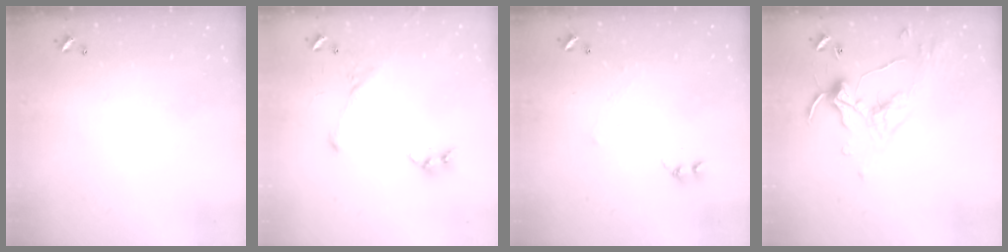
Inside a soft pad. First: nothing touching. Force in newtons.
{"total": 2.8, "press": 2.6, "slide": 1.0}
{"total": 1.7, "press": 1.6, "slide": 0.4}
{"total": 1.1, "press": 1.1, "slide": 0.1}